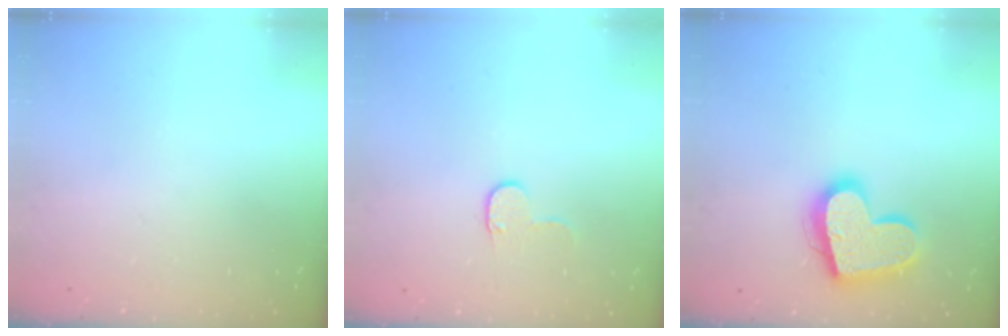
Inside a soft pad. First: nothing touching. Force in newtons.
{"total": 5.1, "press": 5.1, "slide": 0.5}
{"total": 18.3, "press": 18.2, "slide": 1.4}